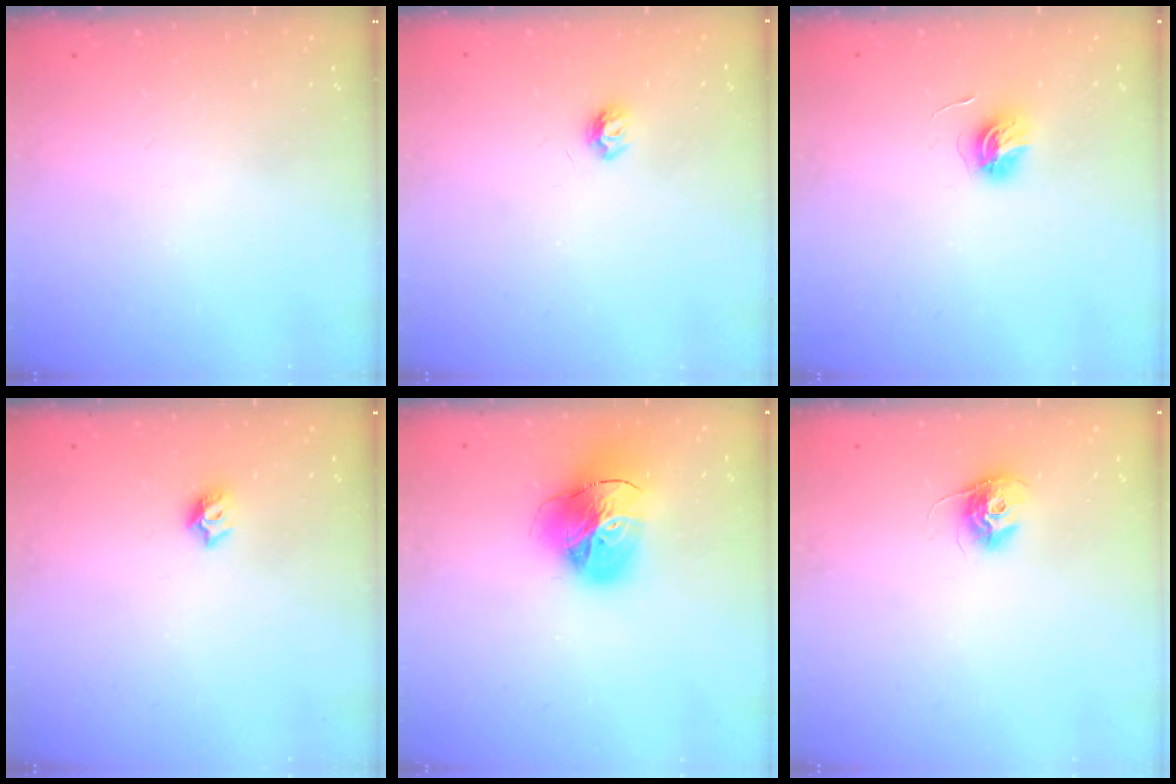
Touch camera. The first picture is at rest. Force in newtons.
{"total": 4.7, "press": 4.7, "slide": 0.5}
{"total": 5.6, "press": 5.6, "slide": 0.6}
{"total": 6.9, "press": 6.8, "slide": 0.9}
{"total": 19.8, "press": 19.6, "slide": 2.3}
{"total": 10.3, "press": 10.3, "slide": 0.5}